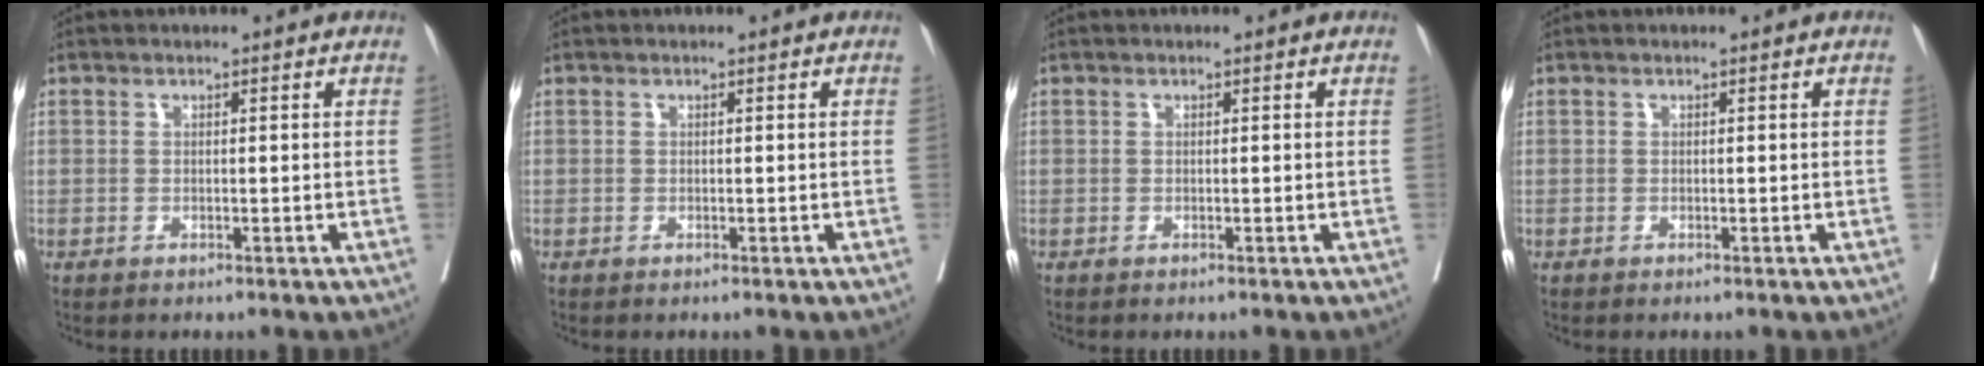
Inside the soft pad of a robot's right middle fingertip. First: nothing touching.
{"total": 0.0}
{"total": 0.0}
{"total": 0.0}